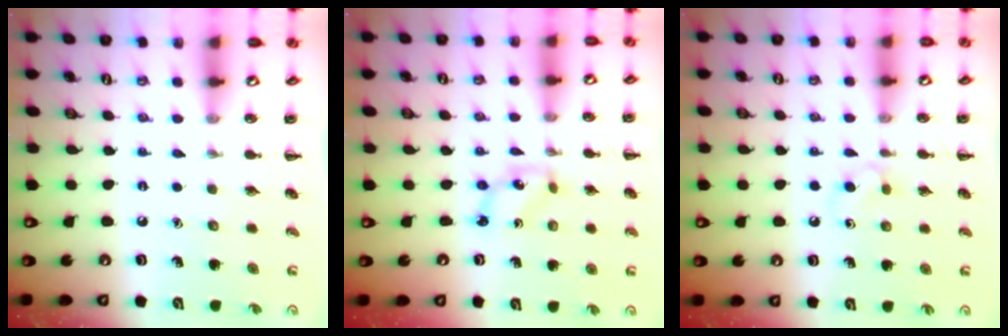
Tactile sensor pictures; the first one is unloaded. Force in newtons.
{"total": 2.8, "press": 2.7, "slide": 0.7}
{"total": 2.9, "press": 2.6, "slide": 1.3}